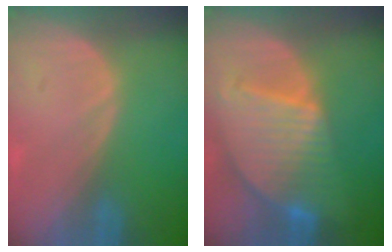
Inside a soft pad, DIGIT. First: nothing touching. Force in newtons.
{"total": 9.6, "press": 8.4, "slide": 4.8}